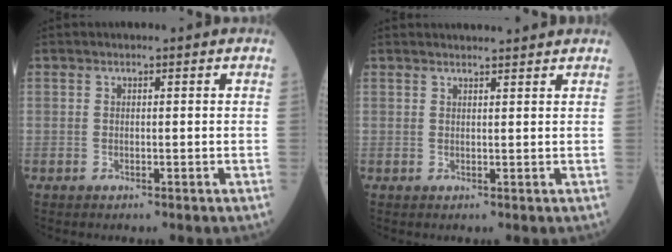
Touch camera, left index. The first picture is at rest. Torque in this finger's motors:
{"motor_torque": [-0.79, -1.35, -0.02, 0.01]}